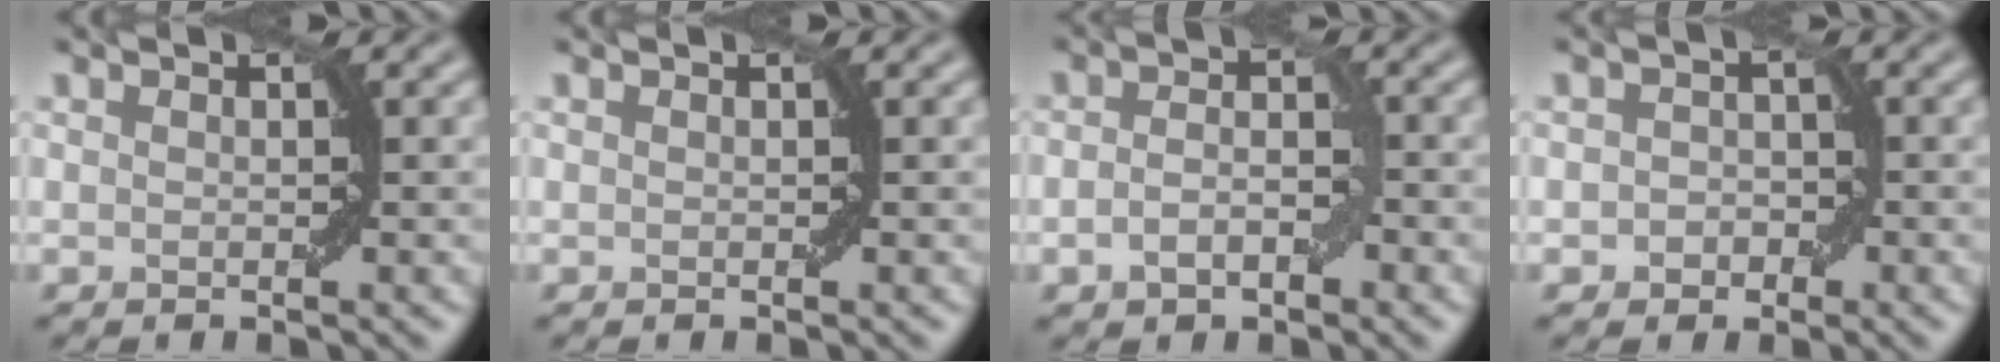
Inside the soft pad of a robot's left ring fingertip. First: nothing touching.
{"total": 0.0}
{"total": 2.9, "force": [-1.0, 1.6, 2.2], "torque": [-0.040, 0.002, -0.021]}
{"total": 1.8, "force": [-0.7, 1.5, 0.7], "torque": [-0.006, 0.000, -0.014]}